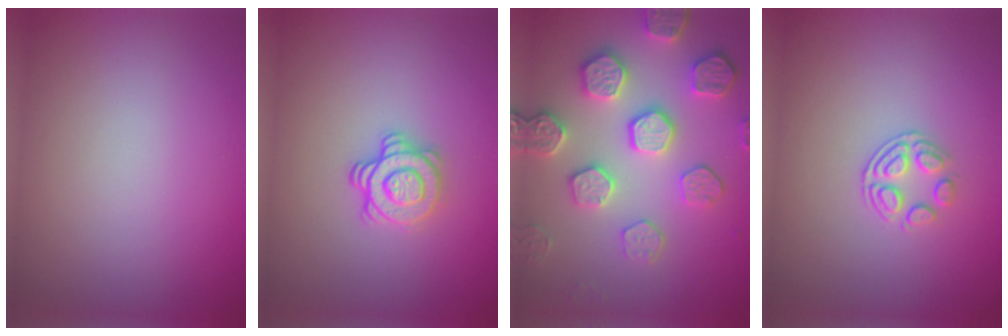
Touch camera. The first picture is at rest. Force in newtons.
{"total": 3.0, "press": 2.6, "slide": 1.4}
{"total": 5.6, "press": 5.1, "slide": 2.3}
{"total": 2.1, "press": 1.4, "slide": 1.5}